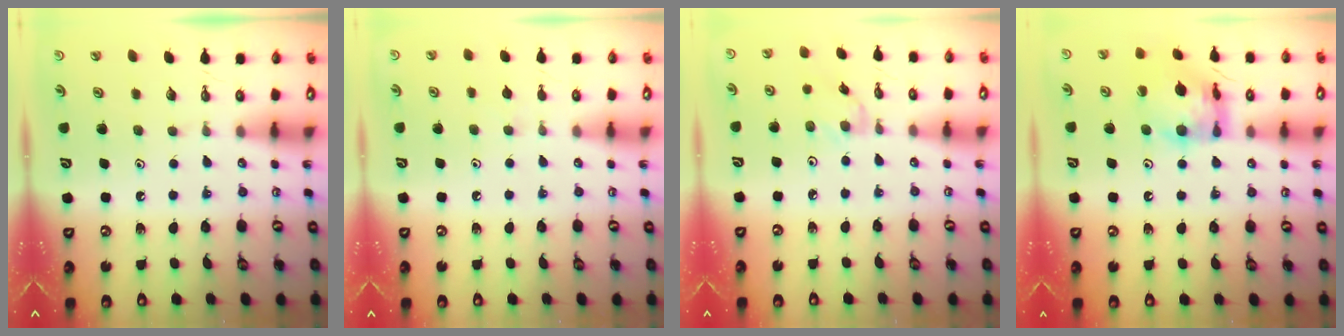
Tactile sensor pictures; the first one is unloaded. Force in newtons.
{"total": 3.1, "press": 3.1, "slide": 0.5}
{"total": 0.7, "press": 0.7, "slide": 0.2}
{"total": 11.8, "press": 11.7, "slide": 1.0}